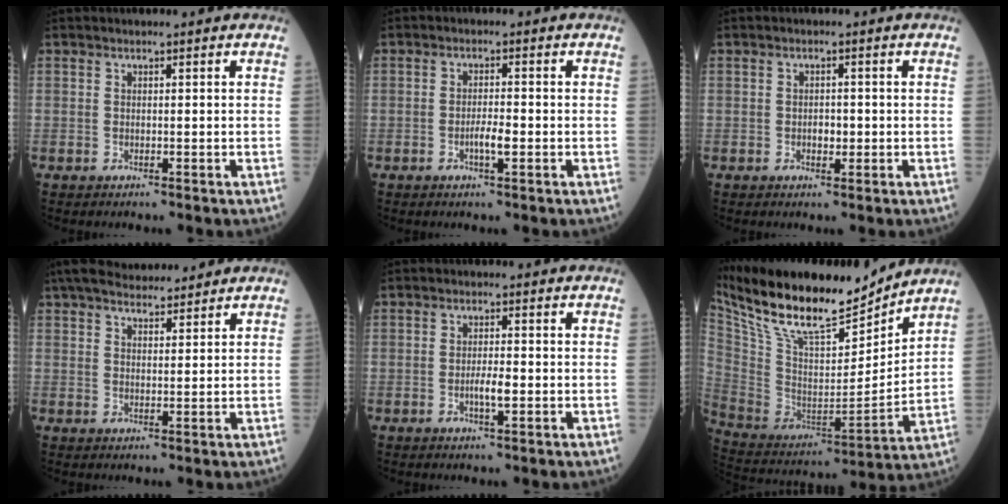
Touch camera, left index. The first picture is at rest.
{"total": 2.6, "force": [-0.9, 0.4, 2.4], "torque": [-0.045, 0.001, -0.016]}
{"total": 1.7, "force": [-0.3, 1.0, 1.3], "torque": [-0.021, 0.002, -0.003]}
{"total": 10.0, "force": [9.0, 2.1, 3.8], "torque": [-0.060, 0.024, 0.140]}
{"total": 2.6, "force": [-0.7, 0.5, 2.5], "torque": [-0.049, 0.000, -0.011]}
{"total": 21.3, "force": [17.7, 4.6, 11.0], "torque": [-0.210, 0.004, 0.318]}